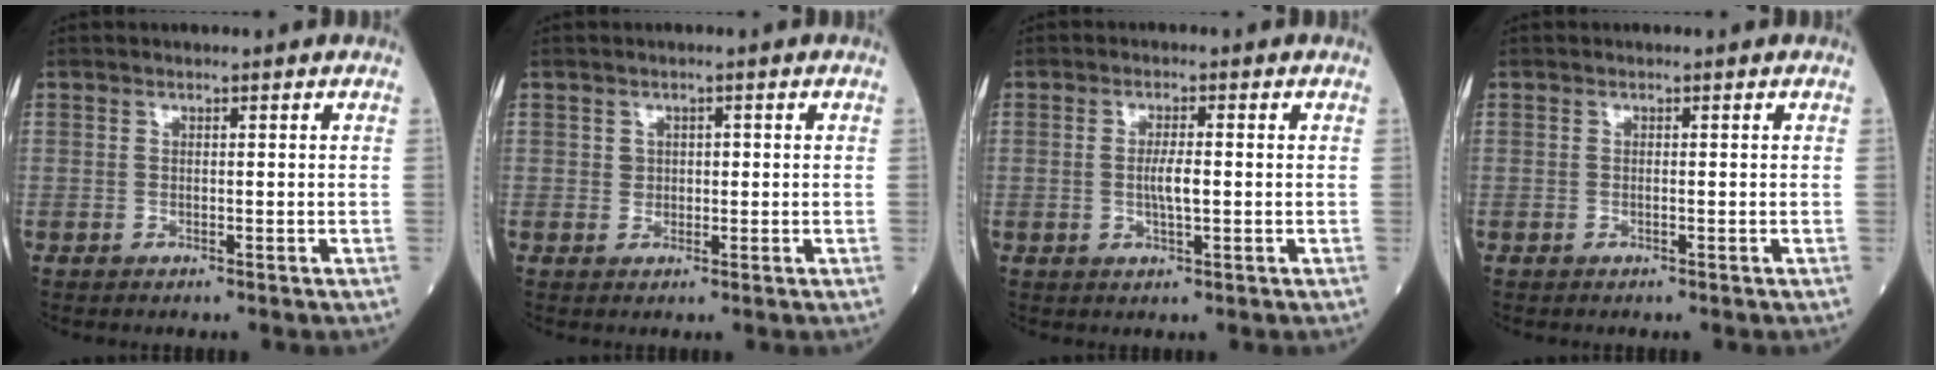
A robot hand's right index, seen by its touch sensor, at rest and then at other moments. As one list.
[{"total": 1.3, "force": [0.3, 1.2, 0.5], "torque": [-0.005, 0.006, 0.008]}, {"total": 3.2, "force": [-0.2, 0.4, 3.1], "torque": [-0.061, -0.002, -0.003]}, {"total": 0.0}]